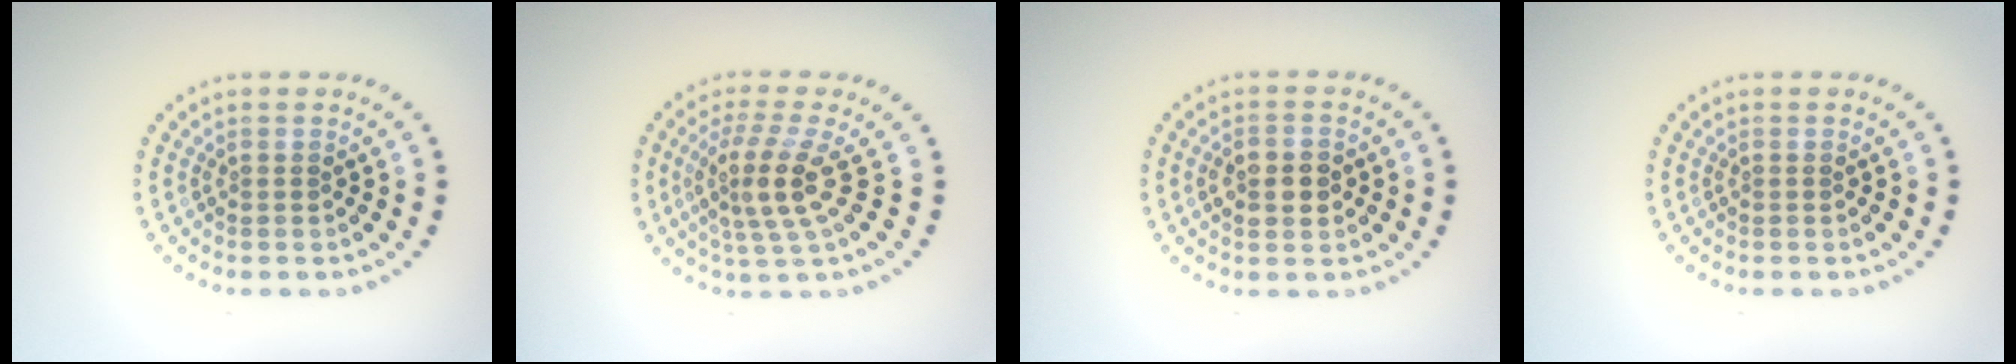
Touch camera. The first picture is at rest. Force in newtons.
{"total": 4.1, "press": 3.1, "slide": 2.6}
{"total": 3.3, "press": 3.3, "slide": 0.1}
{"total": 0.0}